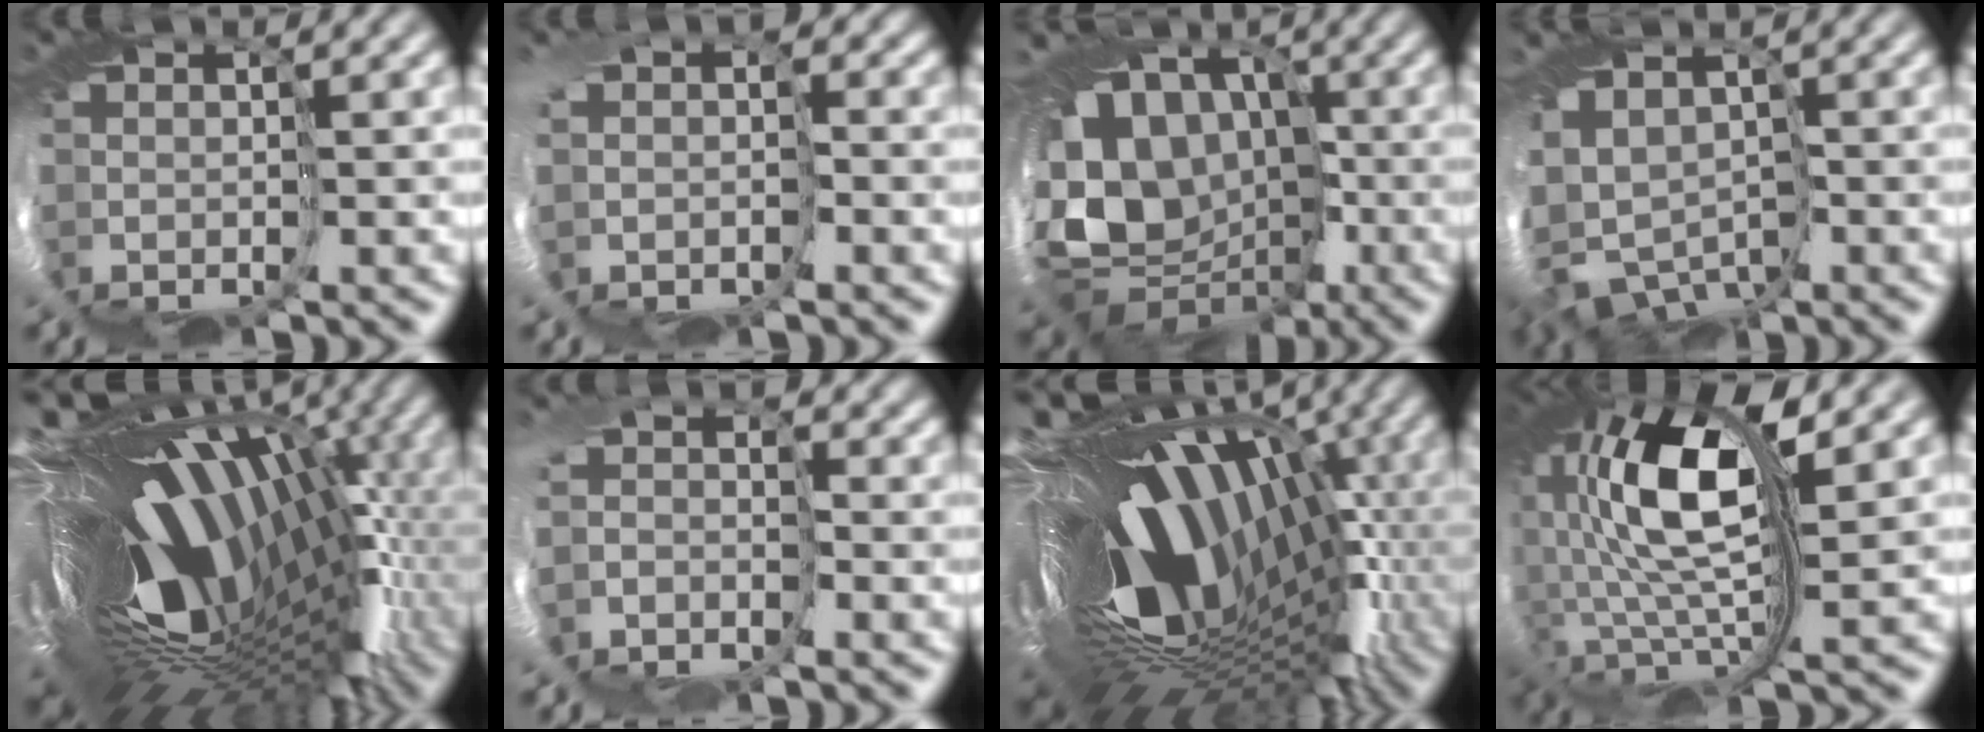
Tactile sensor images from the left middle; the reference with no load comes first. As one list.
[{"total": 3.5, "force": [-0.7, 2.7, 2.1], "torque": [-0.043, -0.017, -0.007]}, {"total": 10.3, "force": [0.2, 9.0, 5.0], "torque": [-0.108, -0.012, 0.001]}, {"total": 4.5, "force": [-2.9, 3.1, 1.6], "torque": [-0.046, -0.022, -0.058]}, {"total": 16.2, "force": [0.2, 7.8, 14.2], "torque": [-0.205, -0.012, 0.006]}, {"total": 4.9, "force": [-2.4, 3.9, 1.6], "torque": [-0.038, -0.007, -0.050]}, {"total": 17.8, "force": [0.0, 9.6, 15.1], "torque": [-0.243, -0.017, -0.012]}, {"total": 12.6, "force": [2.4, 5.5, 11.1], "torque": [-0.223, -0.005, 0.038]}]